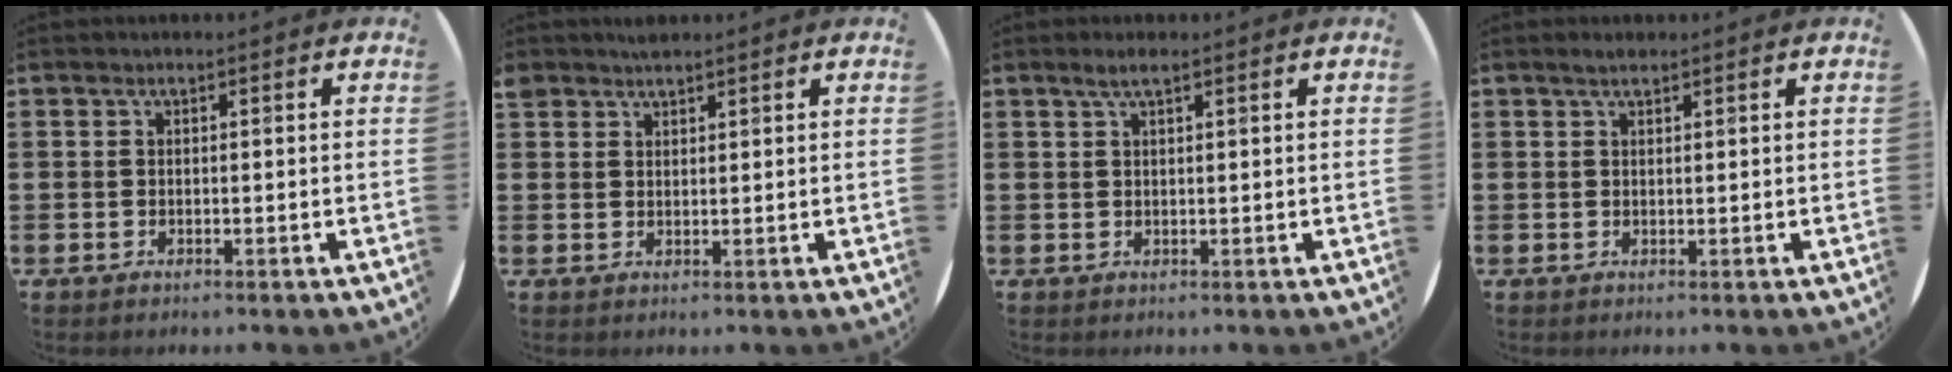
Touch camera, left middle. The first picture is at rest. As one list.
[{"total": 1.6, "force": [1.5, 0.5, -0.1], "torque": [-0.001, 0.001, 0.030]}, {"total": 1.7, "force": [1.1, 0.1, 1.2], "torque": [-0.025, 0.002, 0.020]}, {"total": 1.2, "force": [1.0, 0.2, 0.6], "torque": [-0.013, 0.001, 0.018]}]